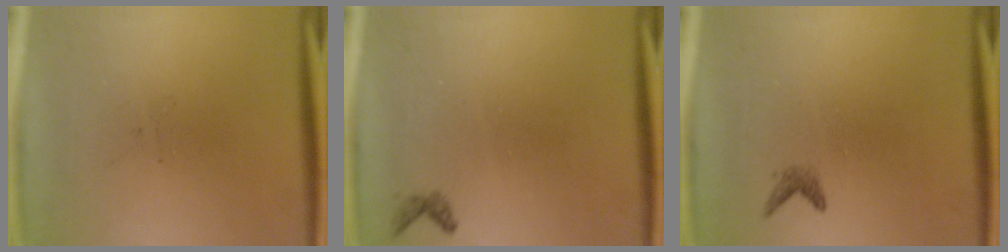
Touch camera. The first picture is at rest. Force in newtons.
{"total": 0.7}
{"total": 0.9}